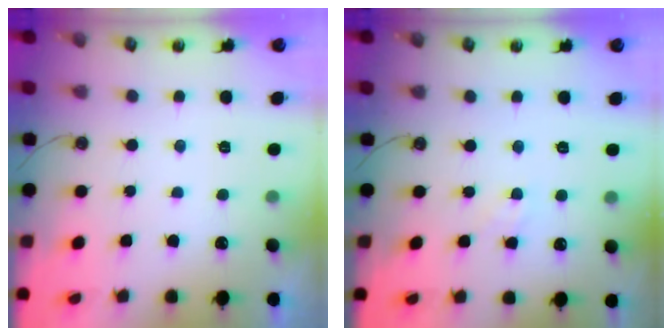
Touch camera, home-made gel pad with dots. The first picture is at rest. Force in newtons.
{"total": 2.4, "press": 2.4, "slide": 0.2}